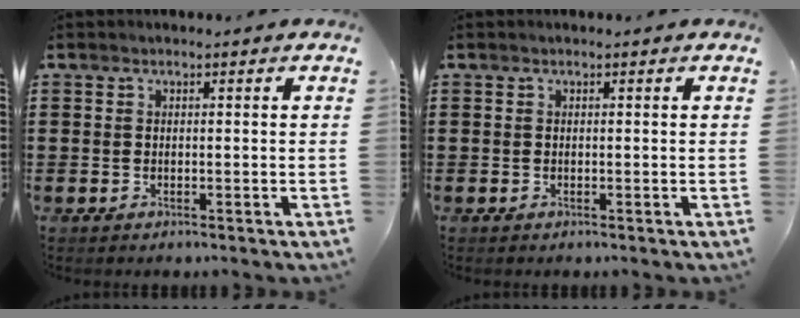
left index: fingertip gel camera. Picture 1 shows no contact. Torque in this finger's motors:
{"motor_torque": [0.00, 0.00, 0.00, 0.00]}